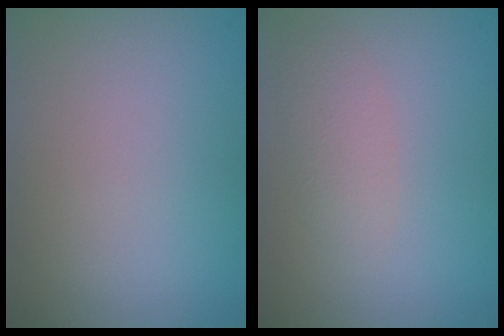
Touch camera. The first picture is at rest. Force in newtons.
{"total": 2.0, "press": 2.0, "slide": 0.1}